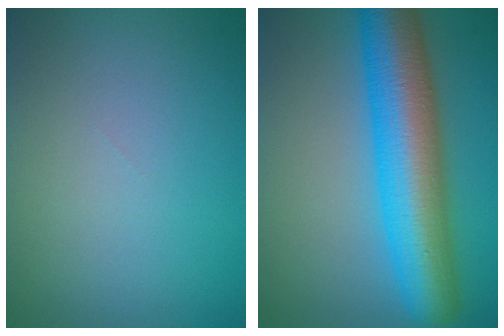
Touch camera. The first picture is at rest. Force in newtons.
{"total": 9.9, "press": 9.9, "slide": 0.2}